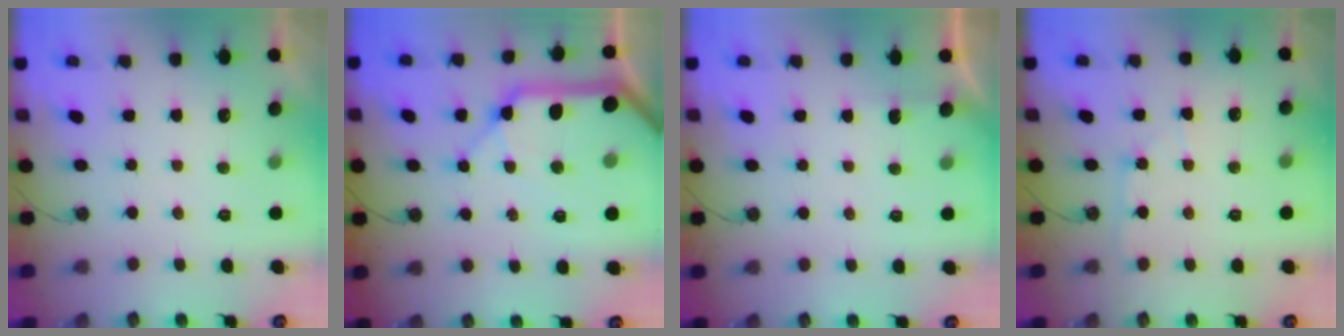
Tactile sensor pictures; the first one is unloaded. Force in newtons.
{"total": 20.2, "press": 20.0, "slide": 3.0}
{"total": 1.5, "press": 1.4, "slide": 0.3}
{"total": 5.4, "press": 5.3, "slide": 0.8}